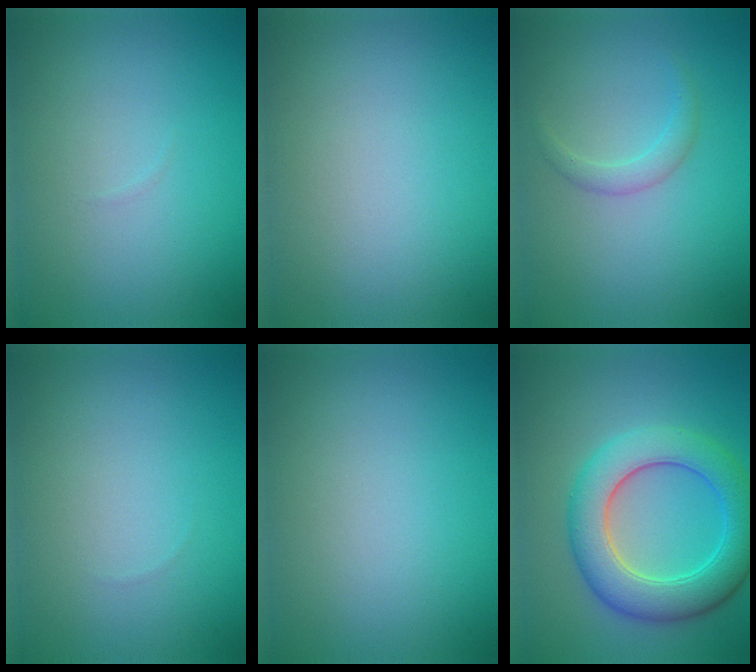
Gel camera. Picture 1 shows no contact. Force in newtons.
{"total": 0.0}
{"total": 1.5, "press": 1.5, "slide": 0.1}
{"total": 0.0}
{"total": 0.0}
{"total": 6.9, "press": 6.9, "slide": 0.2}